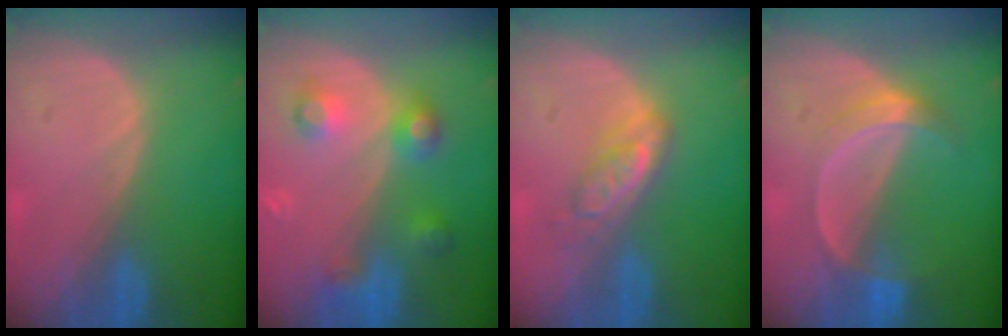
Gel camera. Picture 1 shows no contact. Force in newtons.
{"total": 5.6, "press": 5.6, "slide": 0.4}
{"total": 5.0, "press": 4.5, "slide": 2.2}
{"total": 5.3, "press": 4.7, "slide": 2.3}